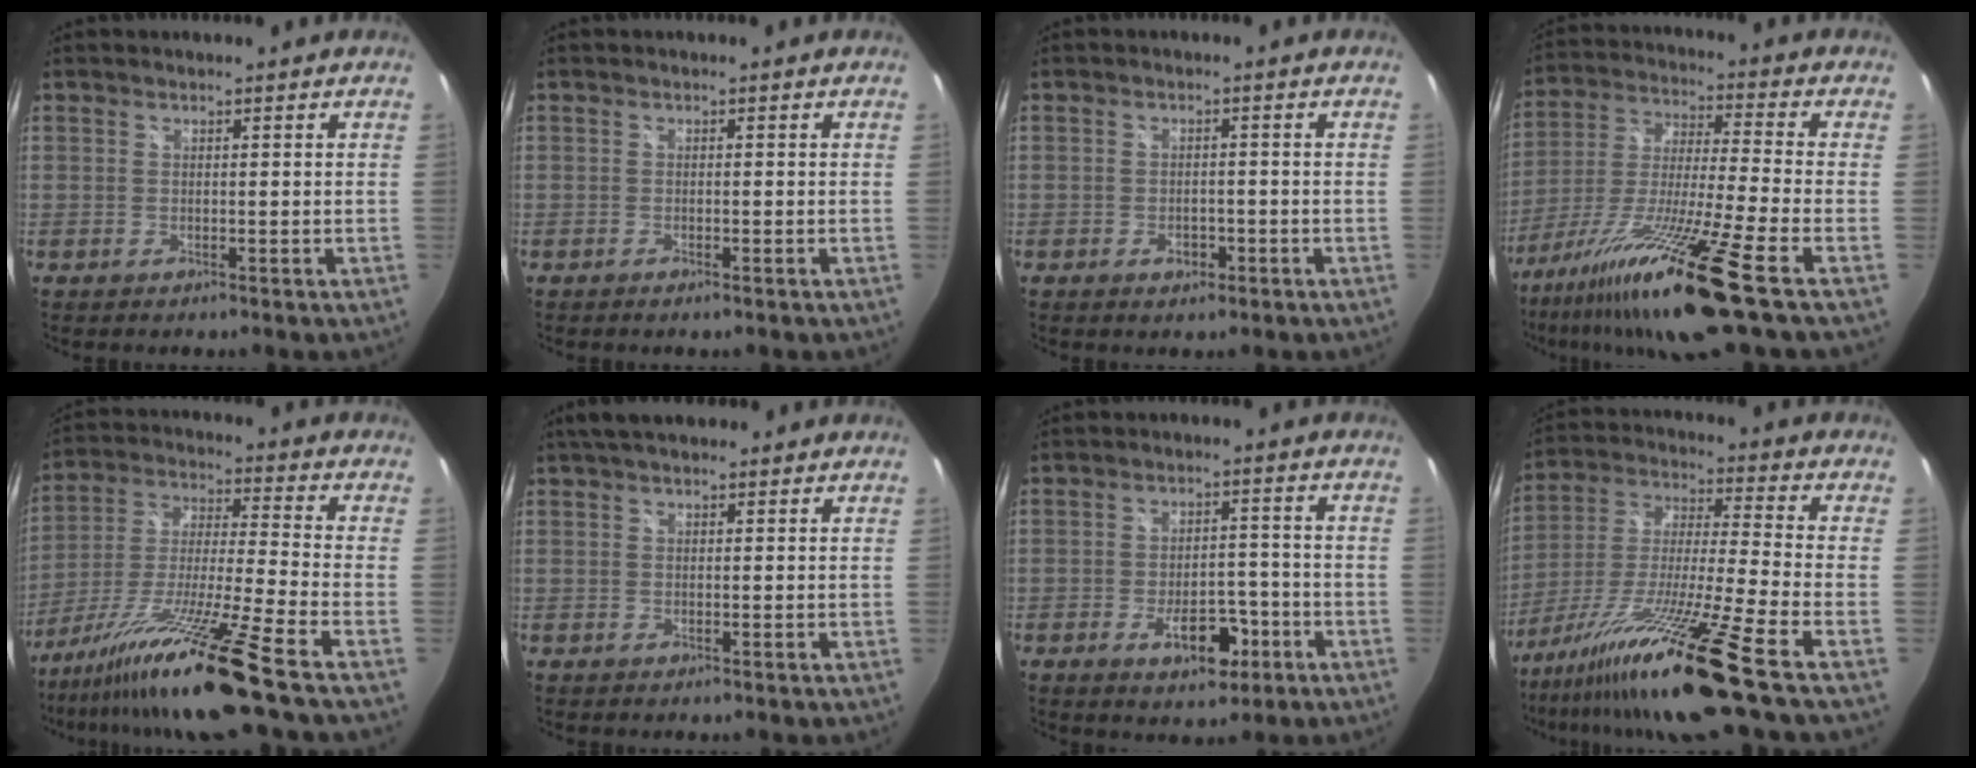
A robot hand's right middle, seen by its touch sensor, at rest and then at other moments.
{"total": 0.7, "force": [-0.6, 0.1, 0.4], "torque": [-0.007, -0.001, -0.011]}
{"total": 2.6, "force": [-1.4, 1.7, 1.3], "torque": [-0.023, 0.000, -0.020]}
{"total": 19.3, "force": [-12.7, -1.0, 14.5], "torque": [-0.292, -0.045, -0.231]}
{"total": 17.7, "force": [-13.1, -2.6, 11.6], "torque": [-0.223, -0.037, -0.238]}
{"total": 4.7, "force": [3.3, 1.9, 2.7], "torque": [-0.043, 0.018, 0.052]}
{"total": 7.7, "force": [-3.7, 3.9, 5.6], "torque": [-0.099, 0.001, -0.046]}
{"total": 19.0, "force": [-13.5, -2.3, 13.3], "torque": [-0.251, -0.045, -0.243]}